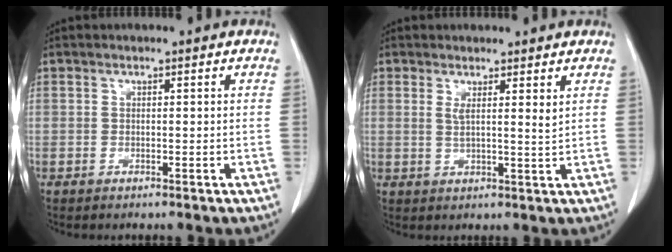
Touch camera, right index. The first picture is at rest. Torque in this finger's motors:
{"motor_torque": [-0.03, -0.03, -0.05, 0.00]}